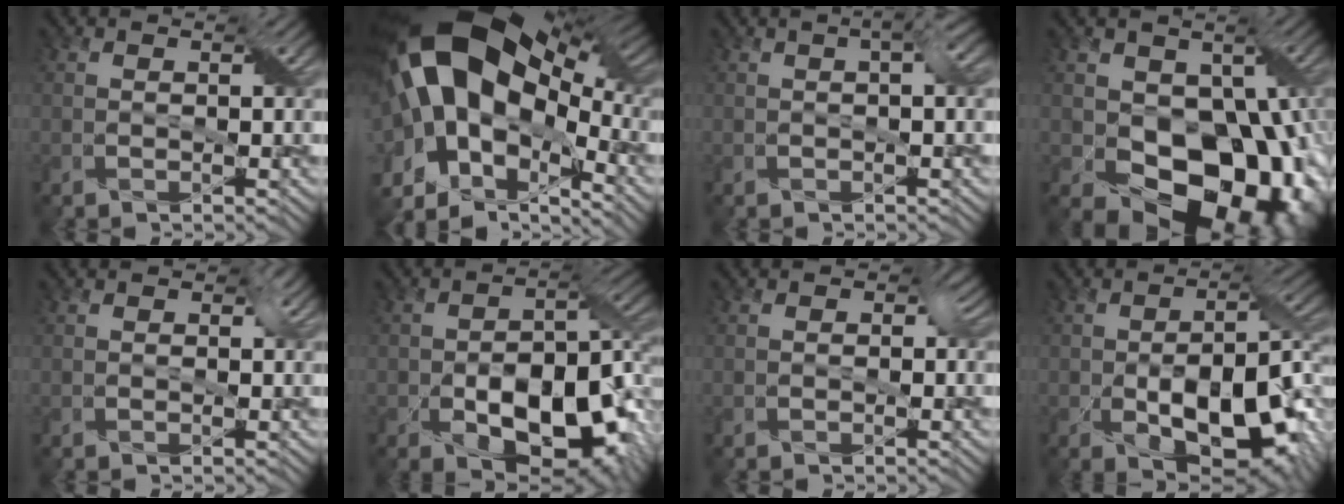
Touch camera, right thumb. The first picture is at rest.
{"total": 21.0, "force": [0.9, 12.5, 16.9], "torque": [-0.362, -0.001, 0.026]}
{"total": 2.4, "force": [0.3, 0.3, 2.3], "torque": [-0.042, 0.008, 0.004]}
{"total": 16.2, "force": [-3.3, 11.7, 10.8], "torque": [-0.136, -0.027, -0.041]}
{"total": 0.9, "force": [0.0, 0.8, 0.4], "torque": [-0.008, -0.003, -0.002]}
{"total": 14.3, "force": [-5.4, 7.5, 10.9], "torque": [-0.173, -0.039, -0.078]}
{"total": 2.2, "force": [-0.2, 1.8, 1.2], "torque": [-0.014, -0.007, -0.005]}
{"total": 13.1, "force": [-4.3, 6.1, 10.8], "torque": [-0.173, -0.034, -0.061]}